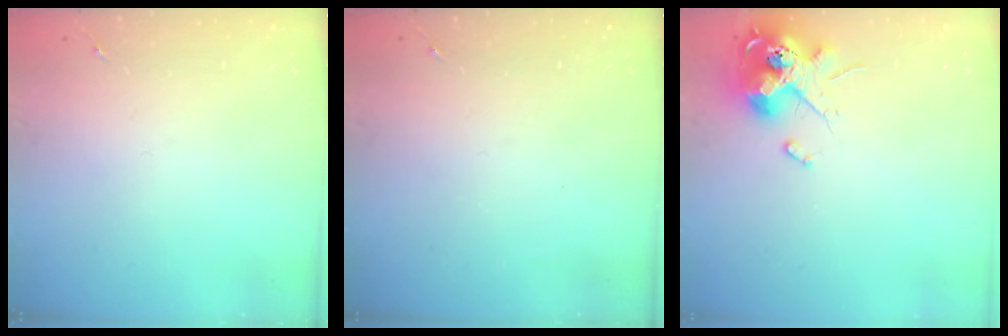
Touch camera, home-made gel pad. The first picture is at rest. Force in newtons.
{"total": 0.0}
{"total": 14.0, "press": 13.9, "slide": 1.5}